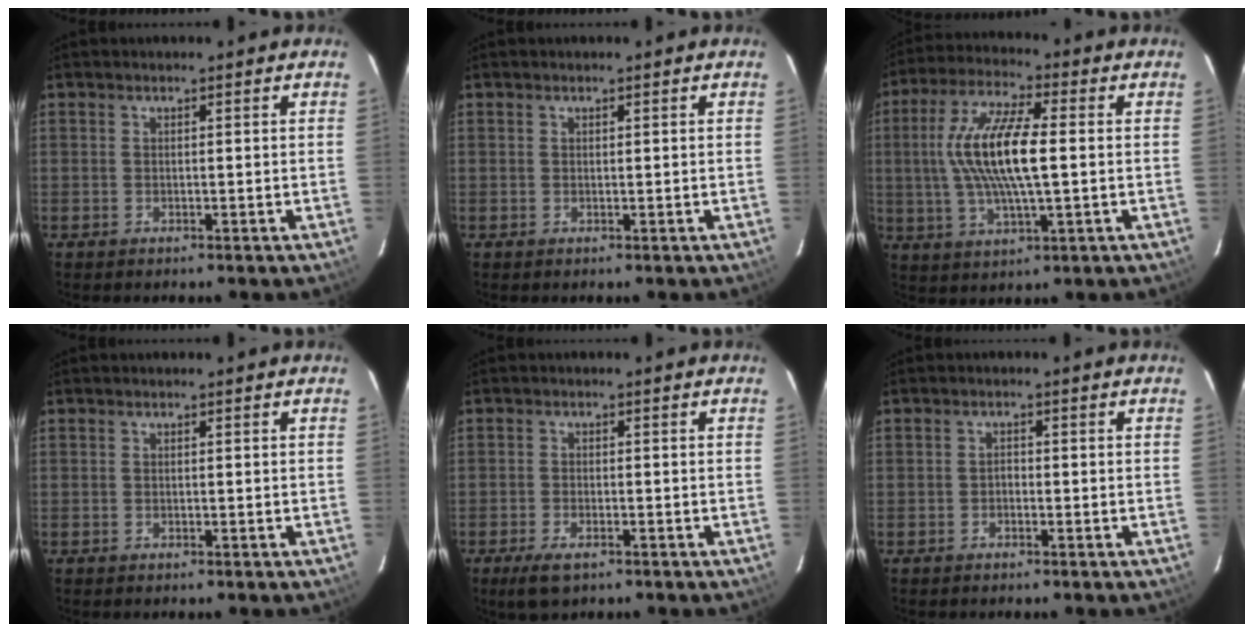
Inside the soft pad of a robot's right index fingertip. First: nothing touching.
{"total": 0.0}
{"total": 13.8, "force": [0.6, 3.5, 13.4], "torque": [-0.267, 0.007, 0.008]}
{"total": 0.0}
{"total": 4.4, "force": [-2.9, 1.8, 2.8], "torque": [-0.070, -0.012, -0.052]}
{"total": 0.9, "force": [-0.6, 0.6, 0.3], "torque": [-0.005, 0.003, -0.013]}